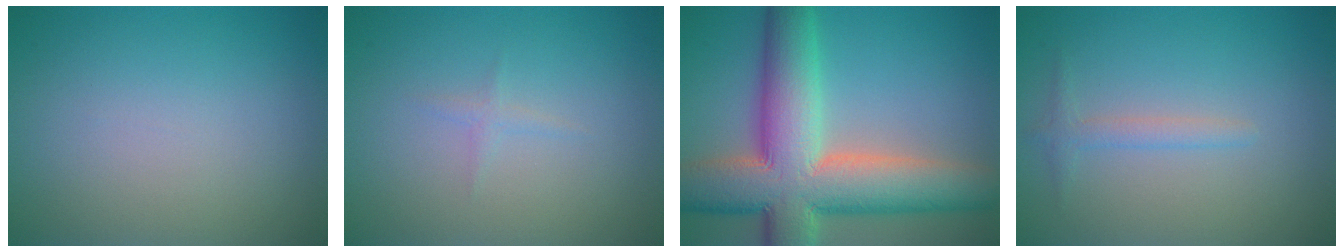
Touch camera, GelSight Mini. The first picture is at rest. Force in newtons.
{"total": 0.8, "press": 0.8, "slide": 0.1}
{"total": 13.0, "press": 12.9, "slide": 0.8}
{"total": 1.4, "press": 1.4, "slide": 0.0}